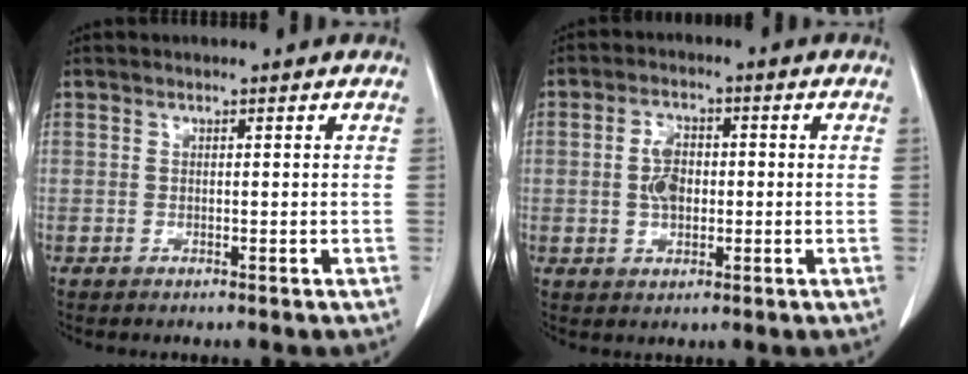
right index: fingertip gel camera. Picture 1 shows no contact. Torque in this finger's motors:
{"motor_torque": [0.16, 0.03, 0.08, 0.05]}